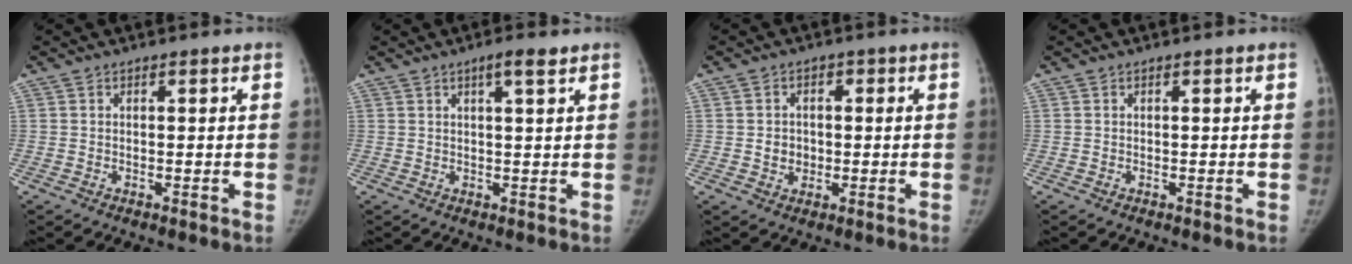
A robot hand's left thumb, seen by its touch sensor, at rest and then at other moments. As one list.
[{"total": 3.2, "force": [1.9, 0.4, 2.5], "torque": [-0.041, -0.008, 0.032]}, {"total": 3.8, "force": [-0.3, 3.5, 1.6], "torque": [-0.002, 0.005, -0.004]}, {"total": 0.0}]